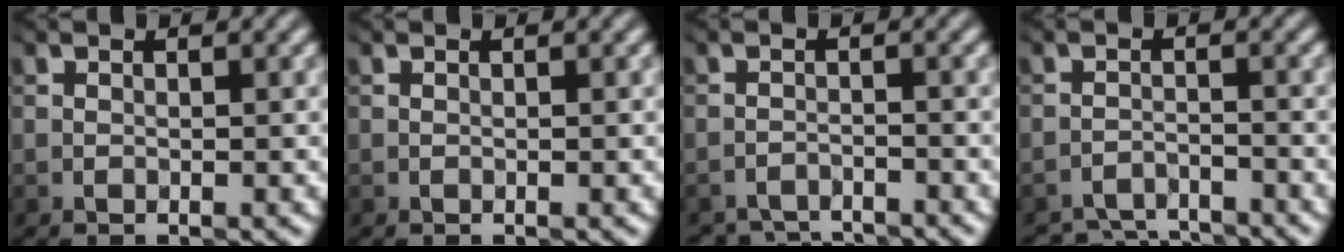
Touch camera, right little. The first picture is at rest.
{"total": 0.0}
{"total": 4.2, "force": [-4.1, 0.4, -0.1], "torque": [0.003, -0.014, -0.070]}
{"total": 5.0, "force": [-4.9, 0.7, 0.4], "torque": [-0.008, -0.018, -0.086]}